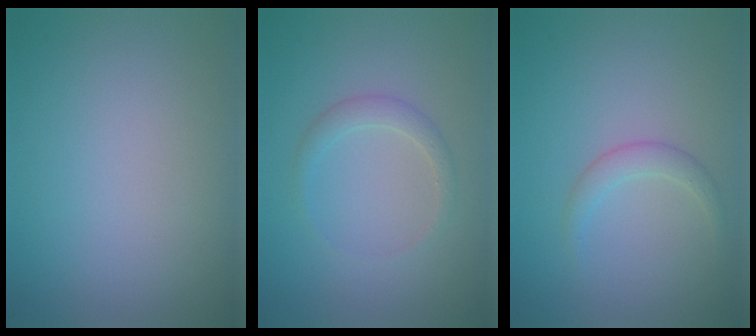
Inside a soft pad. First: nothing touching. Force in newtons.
{"total": 1.6, "press": 1.6, "slide": 0.1}
{"total": 1.5, "press": 1.5, "slide": 0.1}